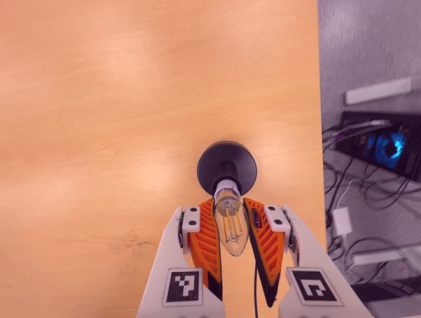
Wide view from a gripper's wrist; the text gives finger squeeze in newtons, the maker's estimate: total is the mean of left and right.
{"total": 20.7, "left": 22.4, "right": 19.0}